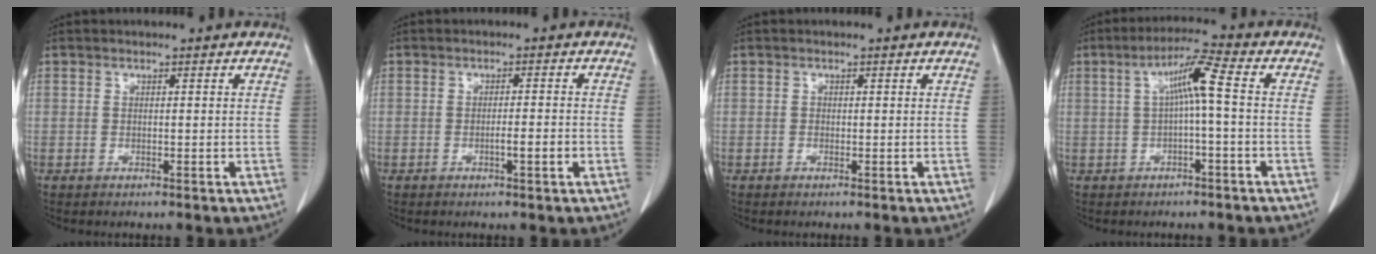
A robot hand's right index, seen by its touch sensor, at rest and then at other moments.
{"total": 2.4, "force": [-0.9, 0.0, 2.2], "torque": [-0.037, -0.001, -0.013]}
{"total": 0.0}
{"total": 6.0, "force": [0.3, -0.1, 6.0], "torque": [-0.109, 0.024, 0.007]}